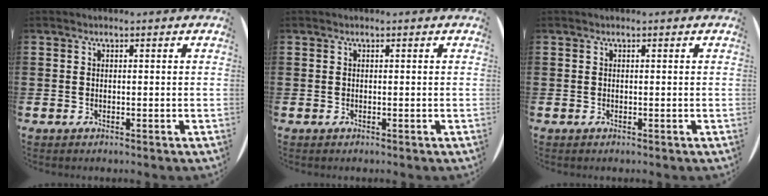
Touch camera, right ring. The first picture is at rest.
{"total": 0.0}
{"total": 0.0}